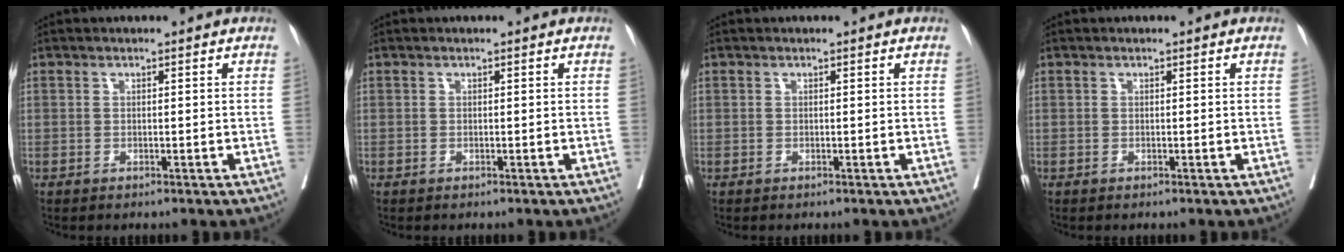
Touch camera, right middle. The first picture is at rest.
{"total": 0.0}
{"total": 0.0}
{"total": 0.0}